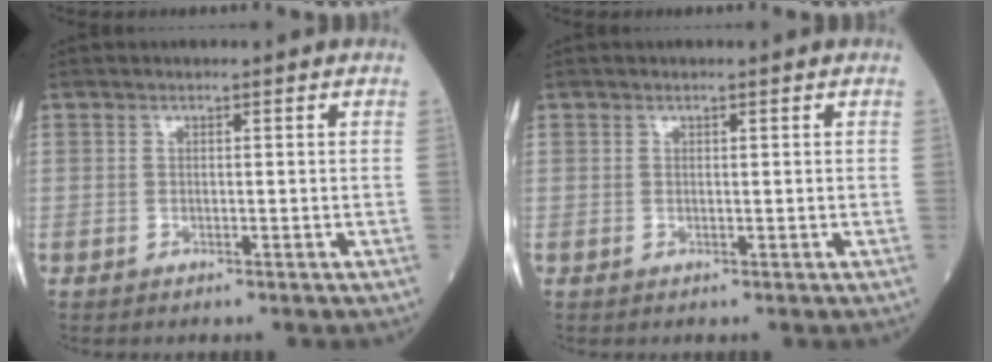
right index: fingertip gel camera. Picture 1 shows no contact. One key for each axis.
{"total": 0.0}